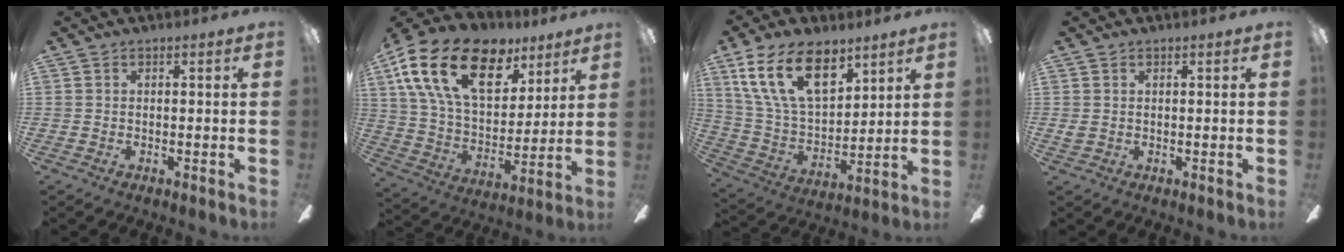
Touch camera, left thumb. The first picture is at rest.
{"total": 23.5, "force": [12.5, 13.4, 14.7], "torque": [-0.271, -0.054, 0.222]}
{"total": 19.9, "force": [10.8, 10.6, 13.0], "torque": [-0.257, -0.042, 0.195]}
{"total": 1.0, "force": [0.4, 0.8, 0.4], "torque": [-0.010, 0.002, 0.008]}